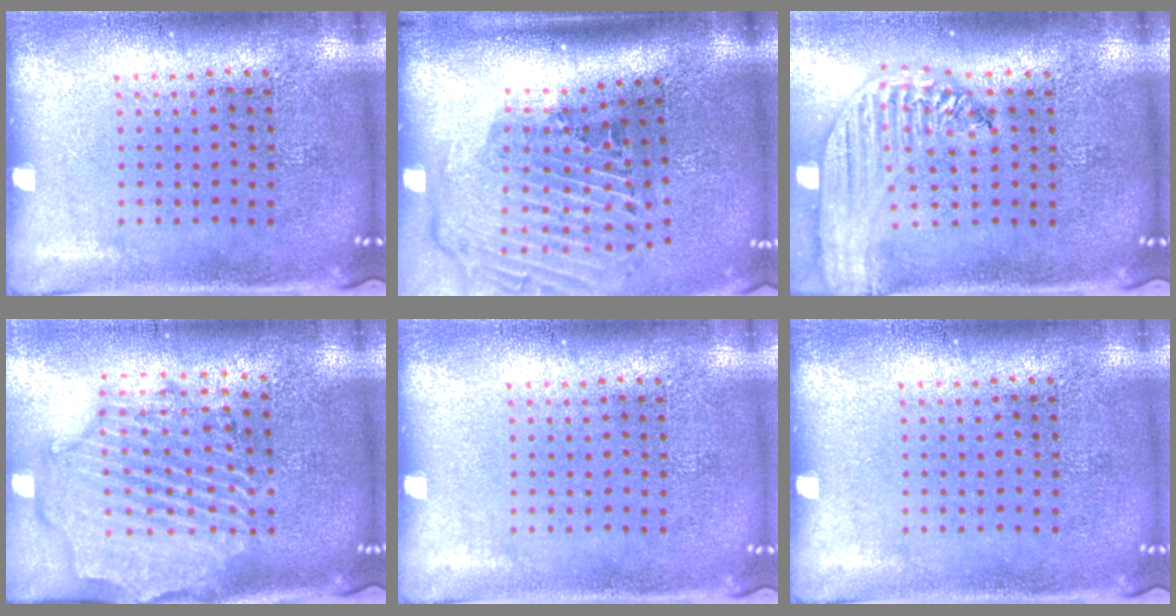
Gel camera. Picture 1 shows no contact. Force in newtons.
{"total": 2.9, "press": 2.0, "slide": 2.1}
{"total": 2.7, "press": 2.2, "slide": 1.6}
{"total": 2.6, "press": 2.3, "slide": 1.1}
{"total": 0.0}
{"total": 0.0}